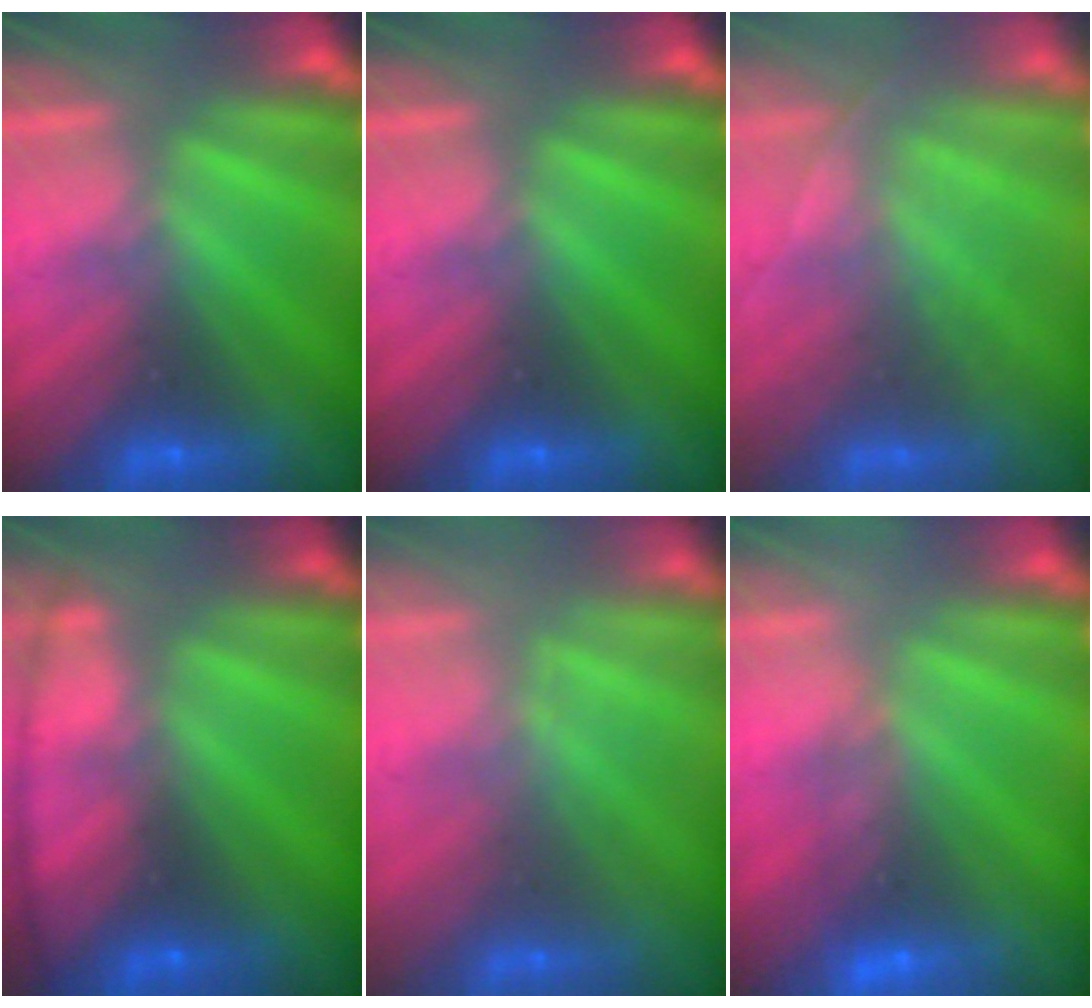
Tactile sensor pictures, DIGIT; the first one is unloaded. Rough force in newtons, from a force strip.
{"total": 0.0}
{"total": 1.9}
{"total": 11.6}
{"total": 2.5}
{"total": 3.8}